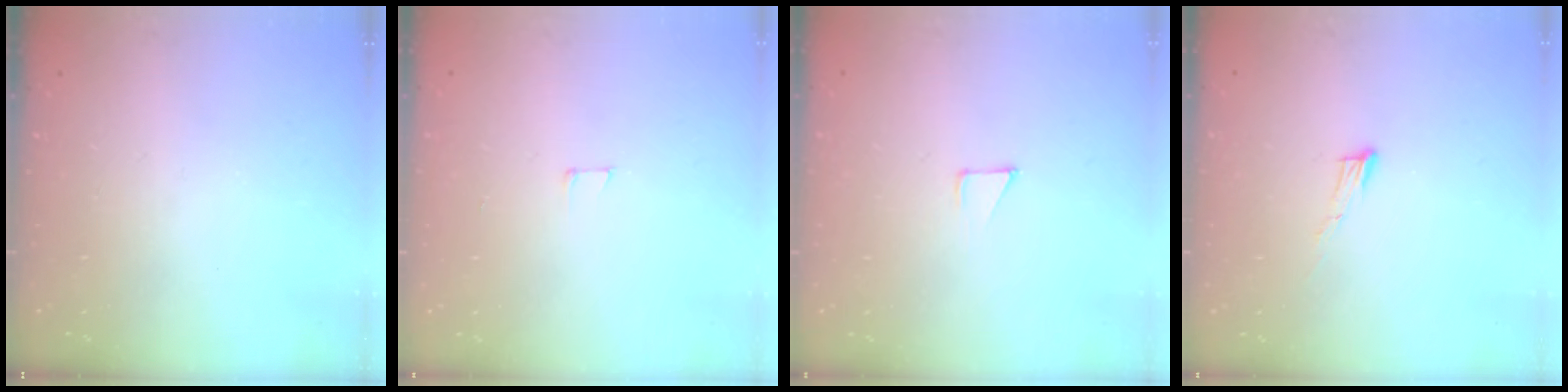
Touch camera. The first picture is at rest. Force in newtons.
{"total": 2.9, "press": 2.9, "slide": 0.2}
{"total": 2.8, "press": 2.8, "slide": 0.2}
{"total": 5.7, "press": 5.7, "slide": 0.3}